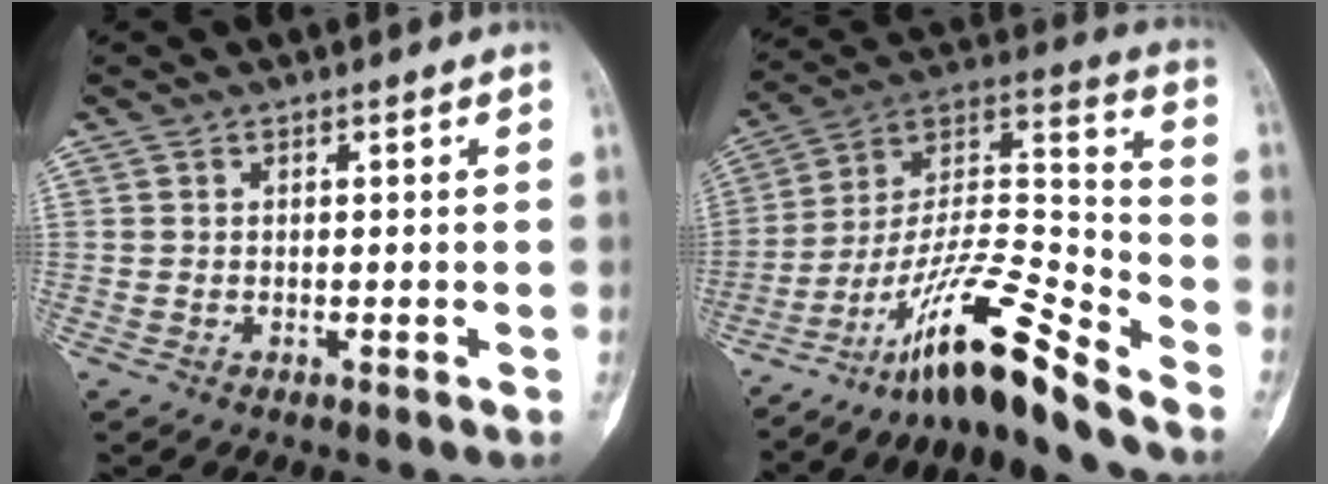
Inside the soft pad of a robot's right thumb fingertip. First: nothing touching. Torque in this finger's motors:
{"motor_torque": [2.58, 2.42, 1.12, -1.65, 0.35]}